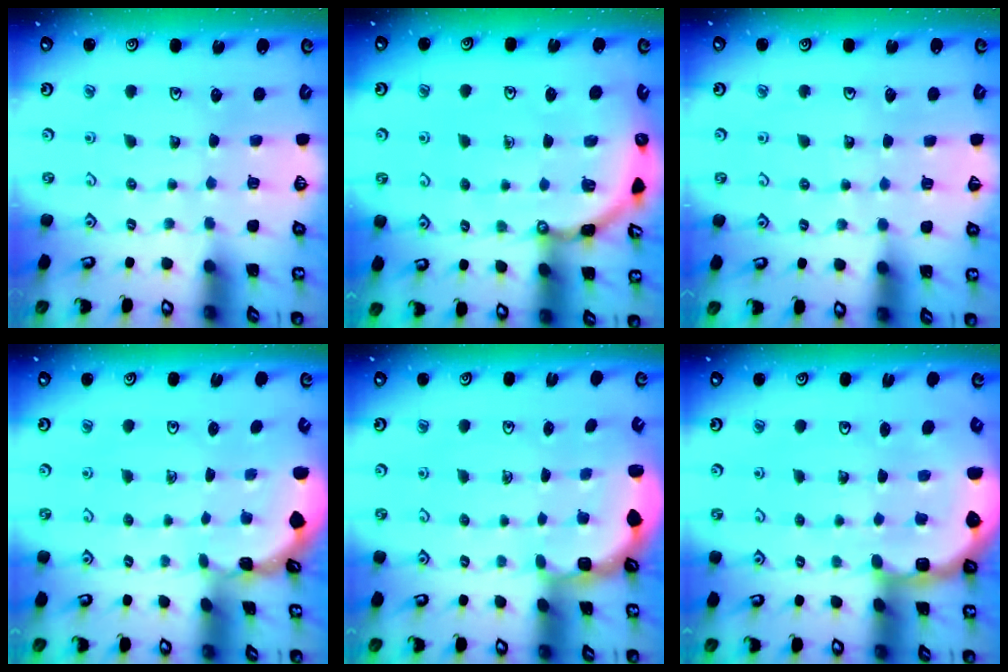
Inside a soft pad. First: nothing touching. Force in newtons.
{"total": 8.1, "press": 8.1, "slide": 1.0}
{"total": 2.0, "press": 2.0, "slide": 0.2}
{"total": 0.7, "press": 0.6, "slide": 0.1}
{"total": 2.8, "press": 2.3, "slide": 1.7}
{"total": 6.7, "press": 6.5, "slide": 1.7}